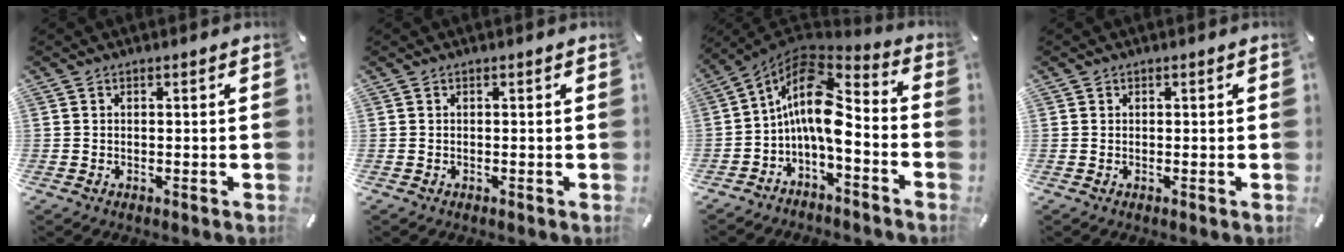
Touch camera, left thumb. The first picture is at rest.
{"total": 0.0}
{"total": 13.9, "force": [-0.6, 6.9, 12.1], "torque": [-0.240, -0.004, -0.013]}
{"total": 0.0}